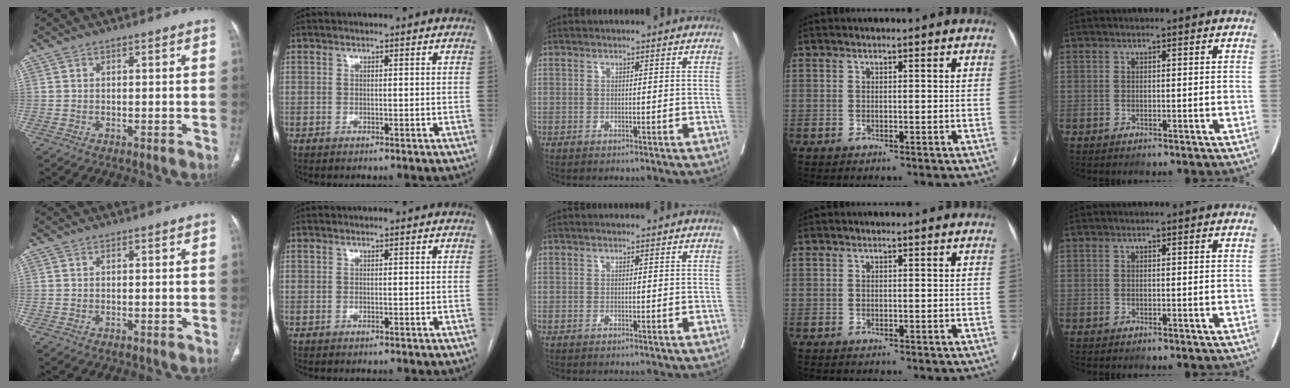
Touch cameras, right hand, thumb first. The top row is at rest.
{}